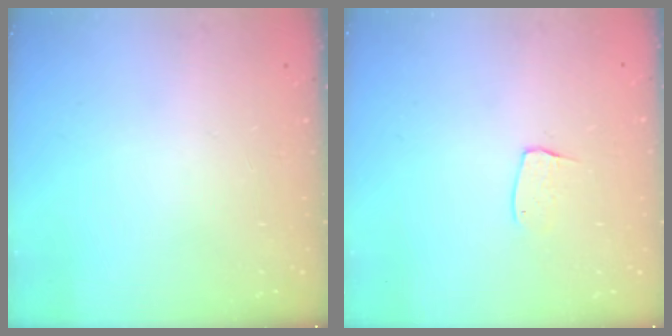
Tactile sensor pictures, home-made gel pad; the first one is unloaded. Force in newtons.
{"total": 5.6, "press": 5.6, "slide": 0.3}